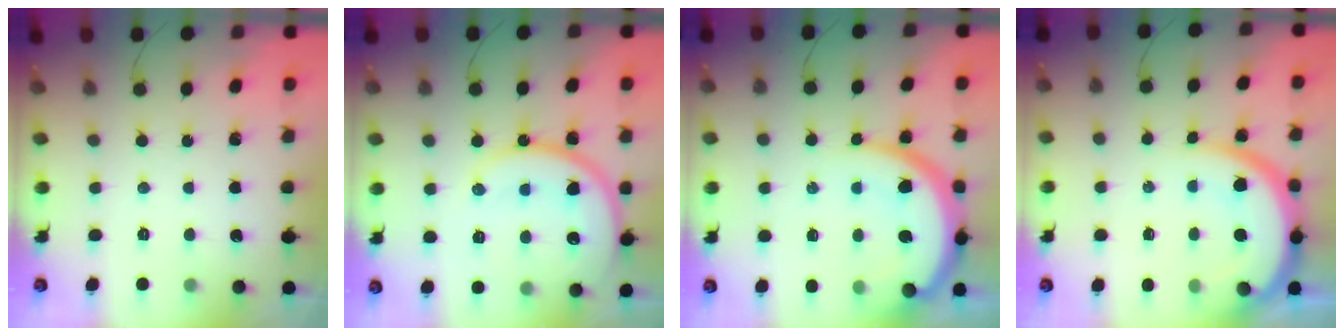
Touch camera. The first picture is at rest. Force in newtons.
{"total": 18.2, "press": 18.1, "slide": 1.9}
{"total": 14.6, "press": 14.5, "slide": 1.6}
{"total": 14.0, "press": 13.9, "slide": 1.5}